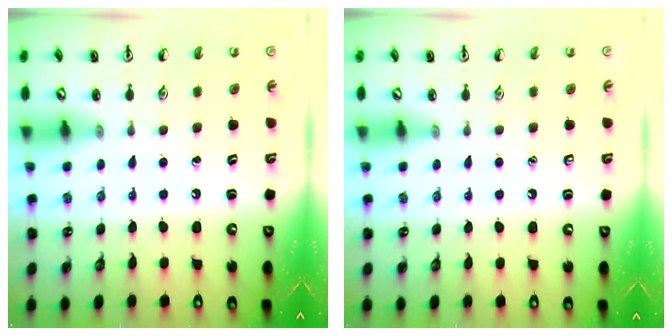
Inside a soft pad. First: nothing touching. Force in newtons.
{"total": 0.0}